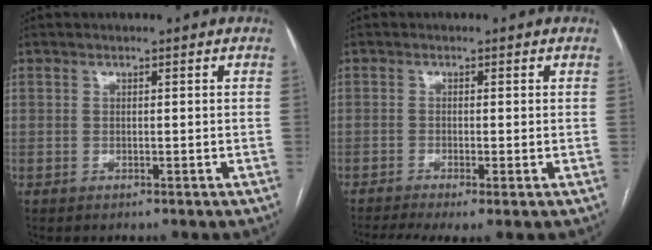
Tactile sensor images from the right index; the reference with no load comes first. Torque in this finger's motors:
{"motor_torque": [0.27, -0.05, -0.06, 0.01]}